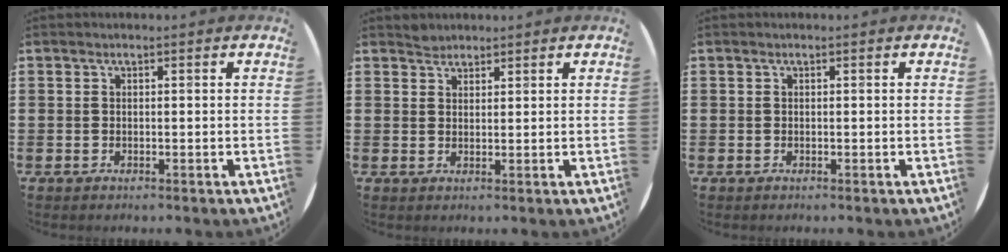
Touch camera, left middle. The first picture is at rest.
{"total": 1.6, "force": [1.5, 0.5, -0.2], "torque": [0.003, 0.002, 0.030]}
{"total": 0.0}